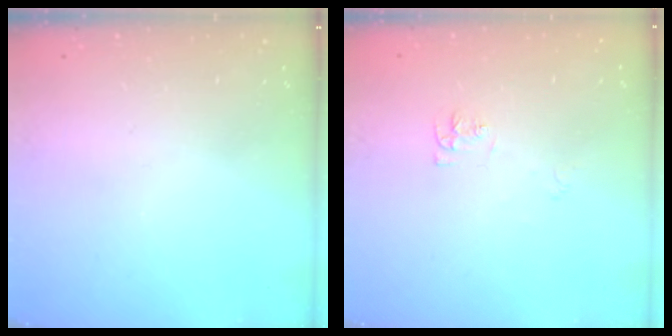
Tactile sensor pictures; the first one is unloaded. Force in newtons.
{"total": 5.5, "press": 5.4, "slide": 0.9}